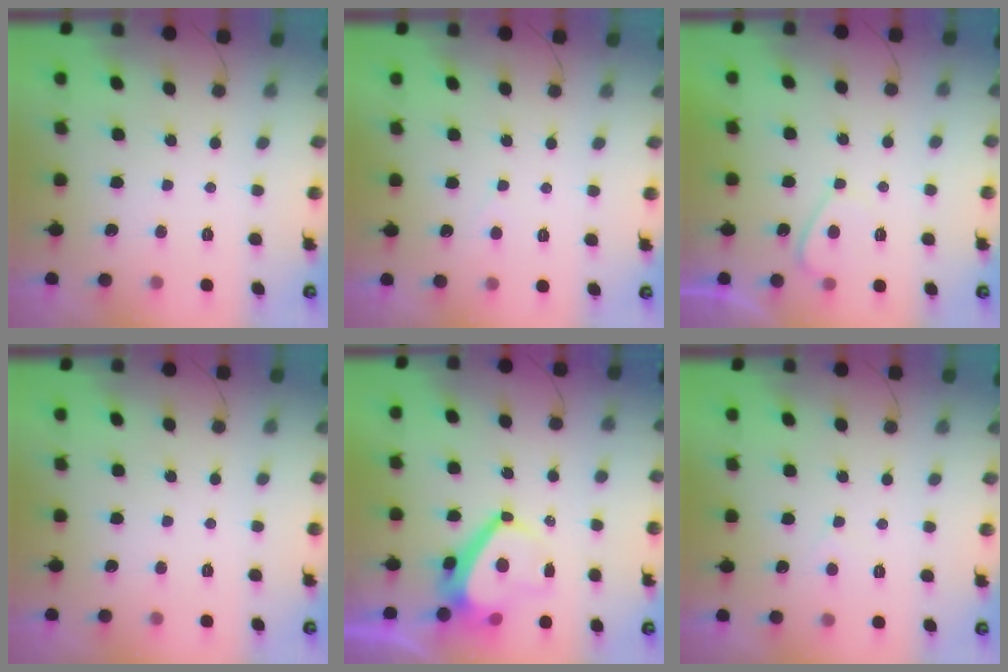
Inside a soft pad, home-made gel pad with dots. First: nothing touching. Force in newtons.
{"total": 1.9, "press": 1.9, "slide": 0.2}
{"total": 2.5, "press": 2.3, "slide": 0.8}
{"total": 0.0}
{"total": 6.8, "press": 6.8, "slide": 0.9}
{"total": 2.3, "press": 2.3, "slide": 0.2}